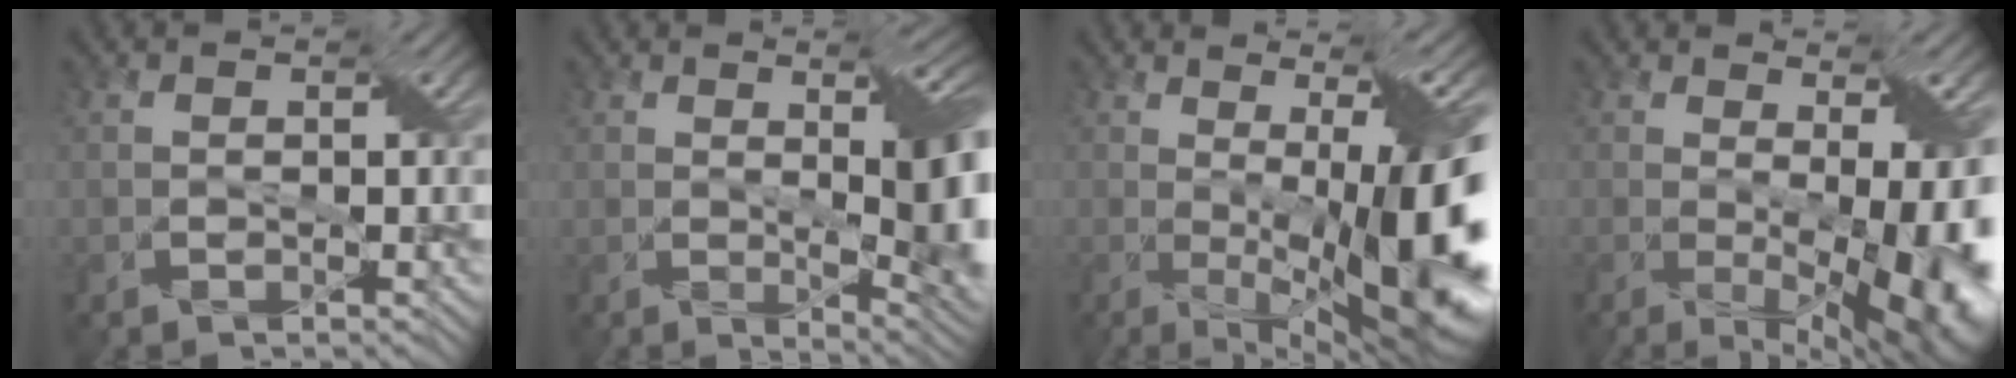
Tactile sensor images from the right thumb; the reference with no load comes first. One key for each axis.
{"total": 10.2, "fx": 0.7, "fy": 3.5, "fz": 9.6, "tx": -0.133, "ty": -0.010, "tz": 0.020}
{"total": 14.2, "fx": -1.4, "fy": 3.5, "fz": 13.7, "tx": -0.191, "ty": -0.014, "tz": -0.010}
{"total": 10.7, "fx": -1.3, "fy": 4.0, "fz": 9.8, "tx": -0.131, "ty": -0.026, "tz": -0.001}